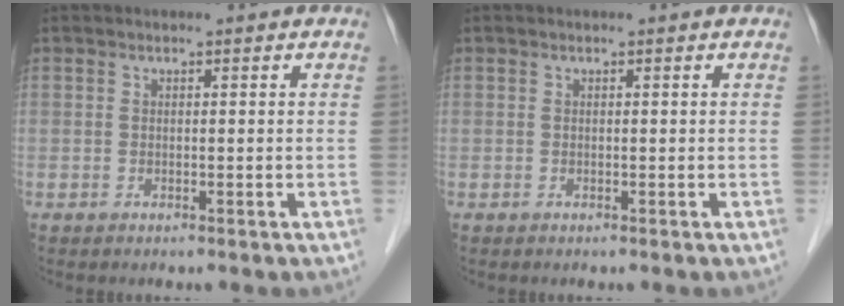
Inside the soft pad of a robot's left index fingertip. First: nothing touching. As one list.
[{"total": 0.0}]